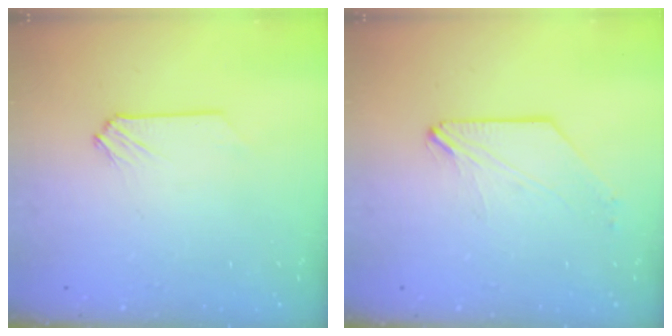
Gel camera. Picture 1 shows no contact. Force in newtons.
{"total": 0.8, "press": 0.8, "slide": 0.2}